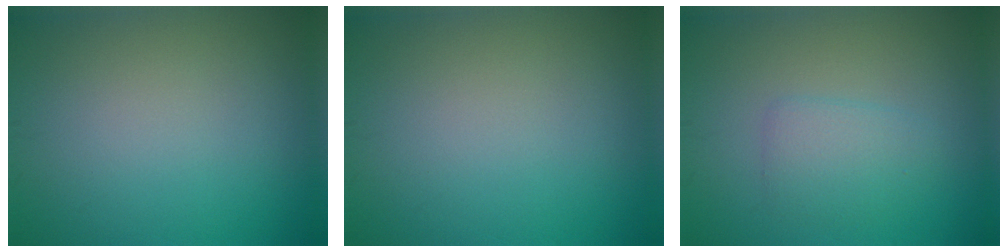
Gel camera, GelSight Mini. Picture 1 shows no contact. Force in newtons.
{"total": 0.0}
{"total": 2.3, "press": 2.3, "slide": 0.1}